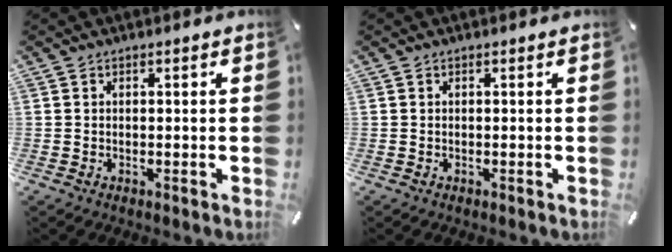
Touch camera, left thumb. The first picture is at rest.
{"total": 0.0}